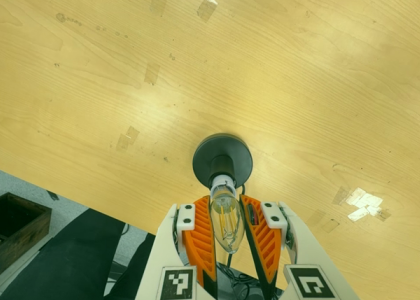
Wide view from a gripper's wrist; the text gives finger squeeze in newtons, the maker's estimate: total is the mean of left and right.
{"total": 12.4, "left": 11.6, "right": 13.2}